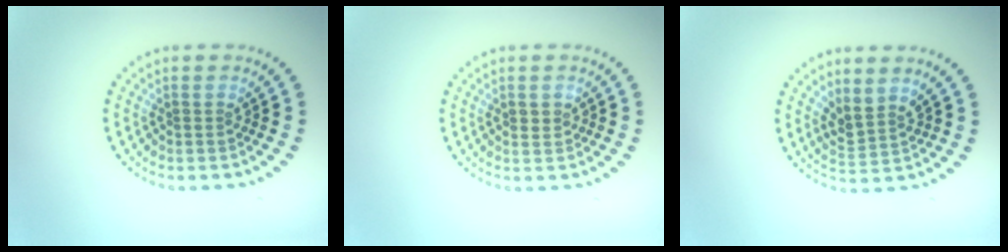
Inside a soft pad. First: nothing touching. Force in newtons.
{"total": 0.7, "press": 0.7, "slide": 0.0}
{"total": 2.3, "press": 1.8, "slide": 1.6}